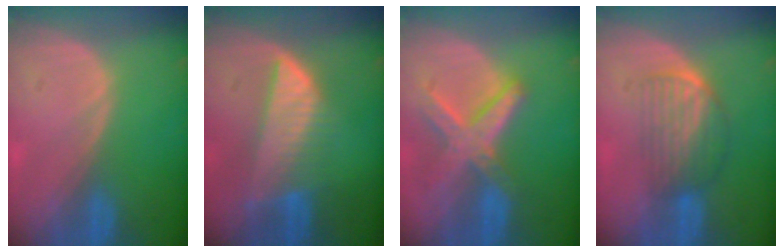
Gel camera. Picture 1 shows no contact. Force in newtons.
{"total": 7.5, "press": 6.8, "slide": 3.2}
{"total": 8.3, "press": 7.1, "slide": 4.3}
{"total": 7.0, "press": 5.8, "slide": 3.8}